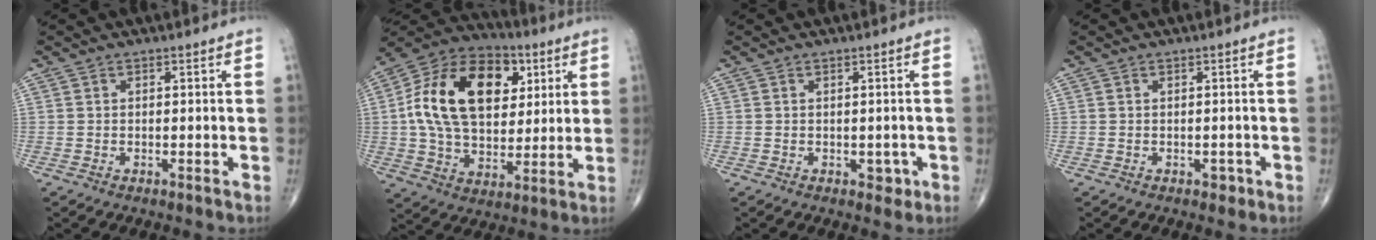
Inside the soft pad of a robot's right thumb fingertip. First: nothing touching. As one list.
[{"total": 23.4, "force": [5.3, 15.0, 17.2], "torque": [-0.285, 0.005, 0.085]}, {"total": 1.8, "force": [-0.5, 1.4, 1.1], "torque": [-0.002, 0.001, -0.004]}, {"total": 1.1, "force": [-0.5, 0.8, 0.6], "torque": [-0.003, 0.001, -0.005]}]